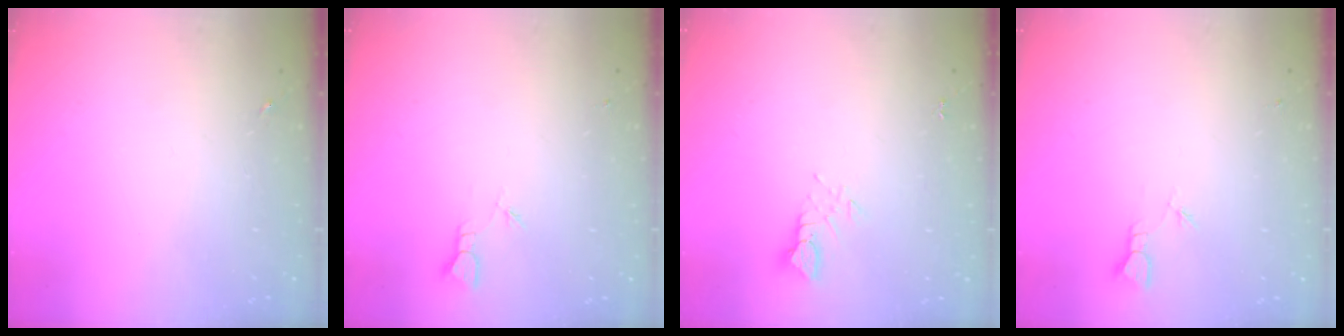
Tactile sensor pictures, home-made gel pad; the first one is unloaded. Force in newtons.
{"total": 1.8, "press": 1.8, "slide": 0.0}
{"total": 3.1, "press": 3.1, "slide": 0.3}
{"total": 1.8, "press": 1.8, "slide": 0.0}